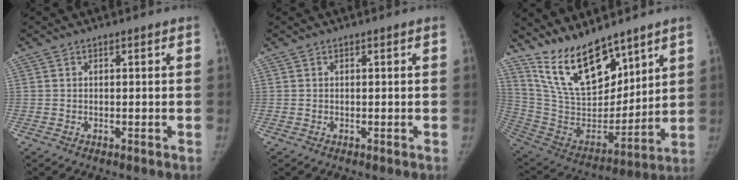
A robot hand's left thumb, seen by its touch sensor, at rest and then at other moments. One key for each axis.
{"total": 0.0}
{"total": 18.6, "fx": 13.8, "fy": 7.5, "fz": 10.1, "tx": -0.135, "ty": -0.083, "tz": 0.270}